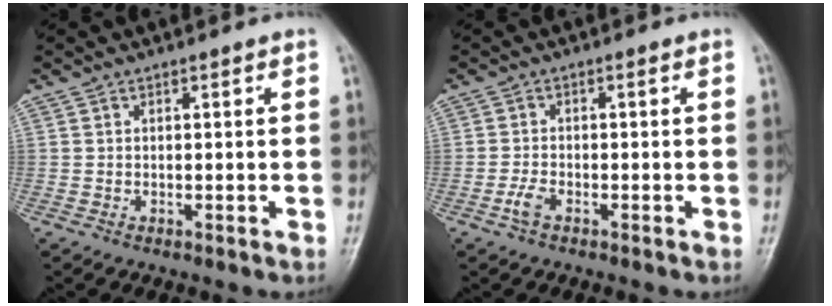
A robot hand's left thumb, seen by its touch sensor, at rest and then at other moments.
{"total": 2.2, "force": [-1.3, 0.9, 1.6], "torque": [-0.039, 0.006, -0.030]}